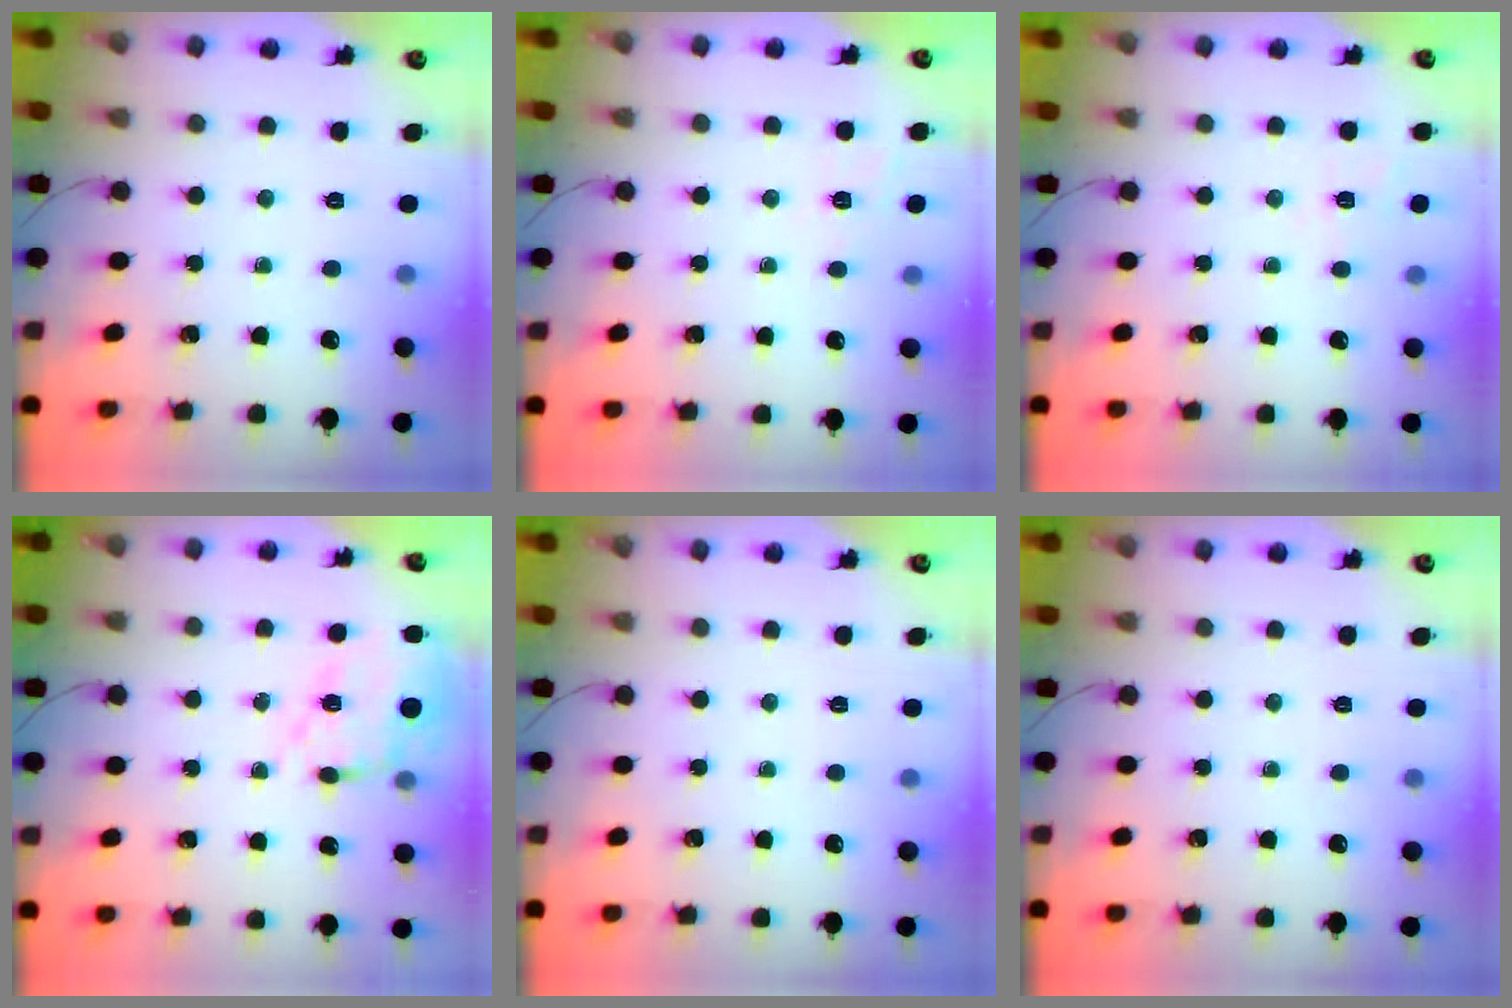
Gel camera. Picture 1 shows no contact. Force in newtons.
{"total": 1.9, "press": 0.0, "slide": 1.9}
{"total": 4.5, "press": 4.2, "slide": 1.7}
{"total": 11.4, "press": 10.9, "slide": 3.2}
{"total": 0.0}
{"total": 0.0}